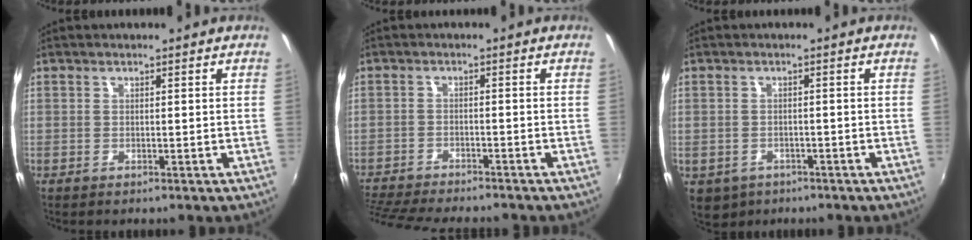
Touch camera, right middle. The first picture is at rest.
{"total": 12.5, "force": [-11.2, 2.0, 5.0], "torque": [-0.127, -0.026, -0.187]}
{"total": 5.3, "force": [-2.5, 4.2, 2.1], "torque": [-0.051, -0.013, -0.031]}